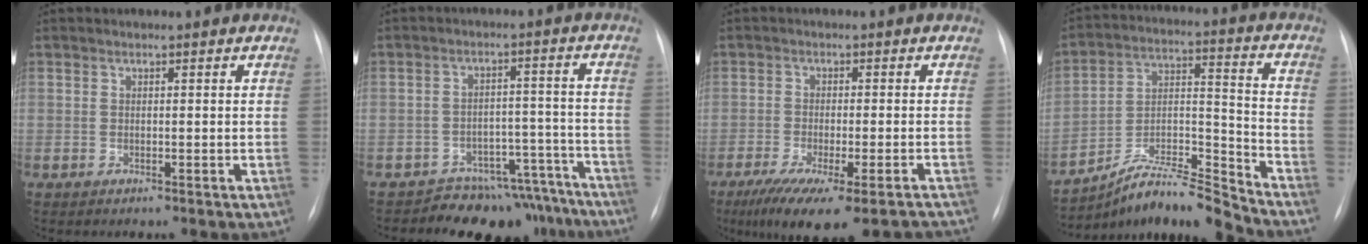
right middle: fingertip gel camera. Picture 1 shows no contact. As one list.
[{"total": 12.5, "force": [-11.4, 5.0, 0.6], "torque": [0.032, 0.052, -0.146]}, {"total": 15.6, "force": [-12.7, 2.7, 8.8], "torque": [-0.112, -0.019, -0.181]}, {"total": 13.0, "force": [-12.4, -0.7, 3.9], "torque": [-0.061, 0.039, -0.223]}]